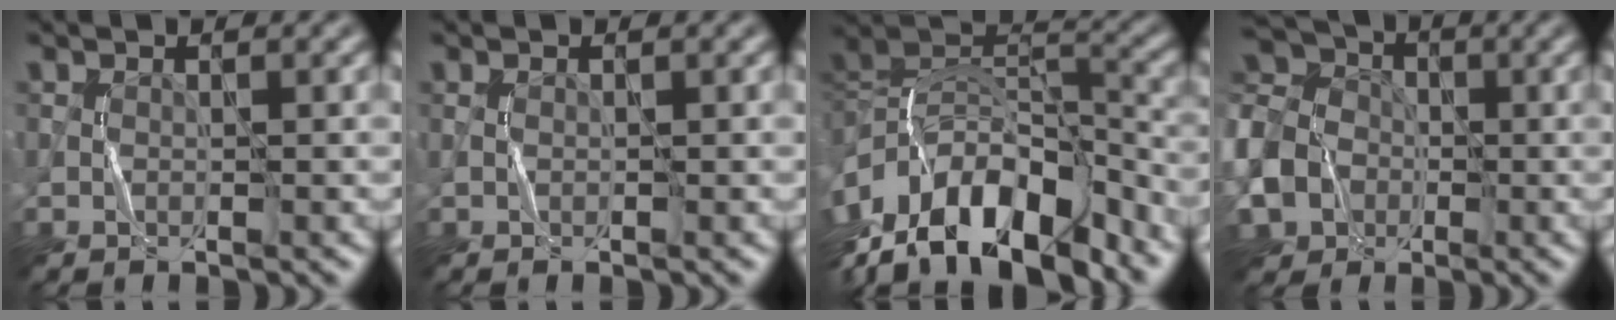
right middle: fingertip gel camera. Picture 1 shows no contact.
{"total": 0.8, "force": [0.1, 0.4, 0.7], "torque": [-0.016, 0.002, 0.001]}
{"total": 14.9, "force": [-8.6, 7.4, 9.7], "torque": [-0.198, 0.022, -0.146]}
{"total": 13.5, "force": [-5.3, 11.1, 5.5], "torque": [-0.148, -0.030, -0.113]}